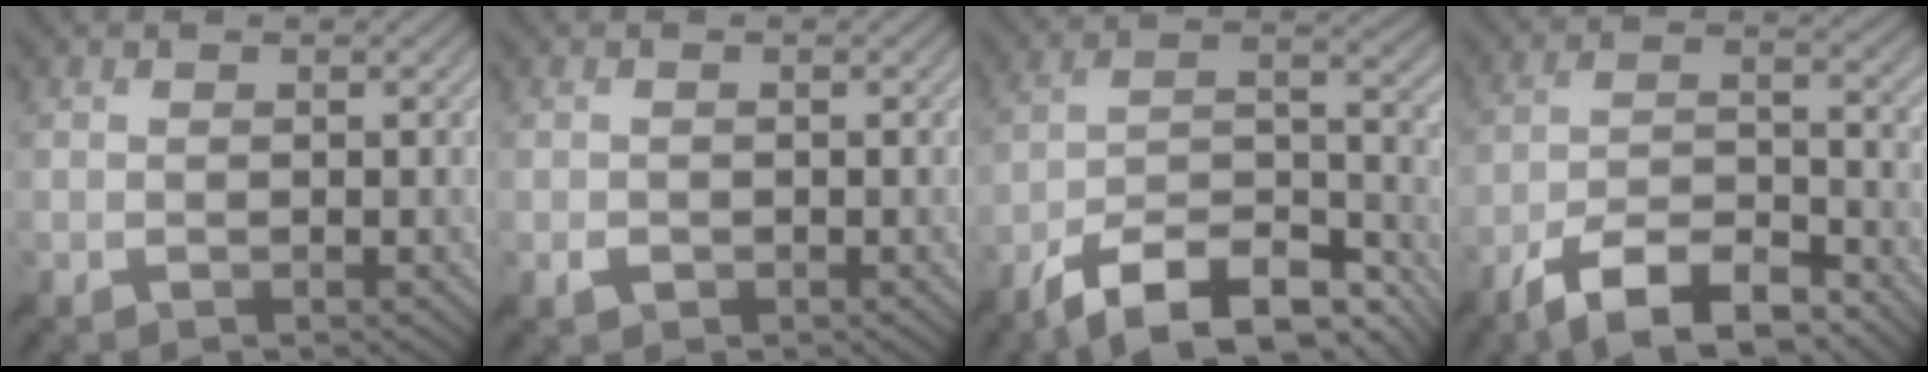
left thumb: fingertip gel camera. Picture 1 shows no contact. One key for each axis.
{"total": 0.7, "fx": -0.3, "fy": 0.7, "fz": 0.0, "tx": -0.003, "ty": -0.003, "tz": -0.003}
{"total": 15.5, "fx": -11.9, "fy": 4.6, "fz": 8.8, "tx": -0.180, "ty": -0.001, "tz": -0.195}
{"total": 11.3, "fx": -8.3, "fy": 3.6, "fz": 6.8, "tx": -0.122, "ty": 0.001, "tz": -0.160}